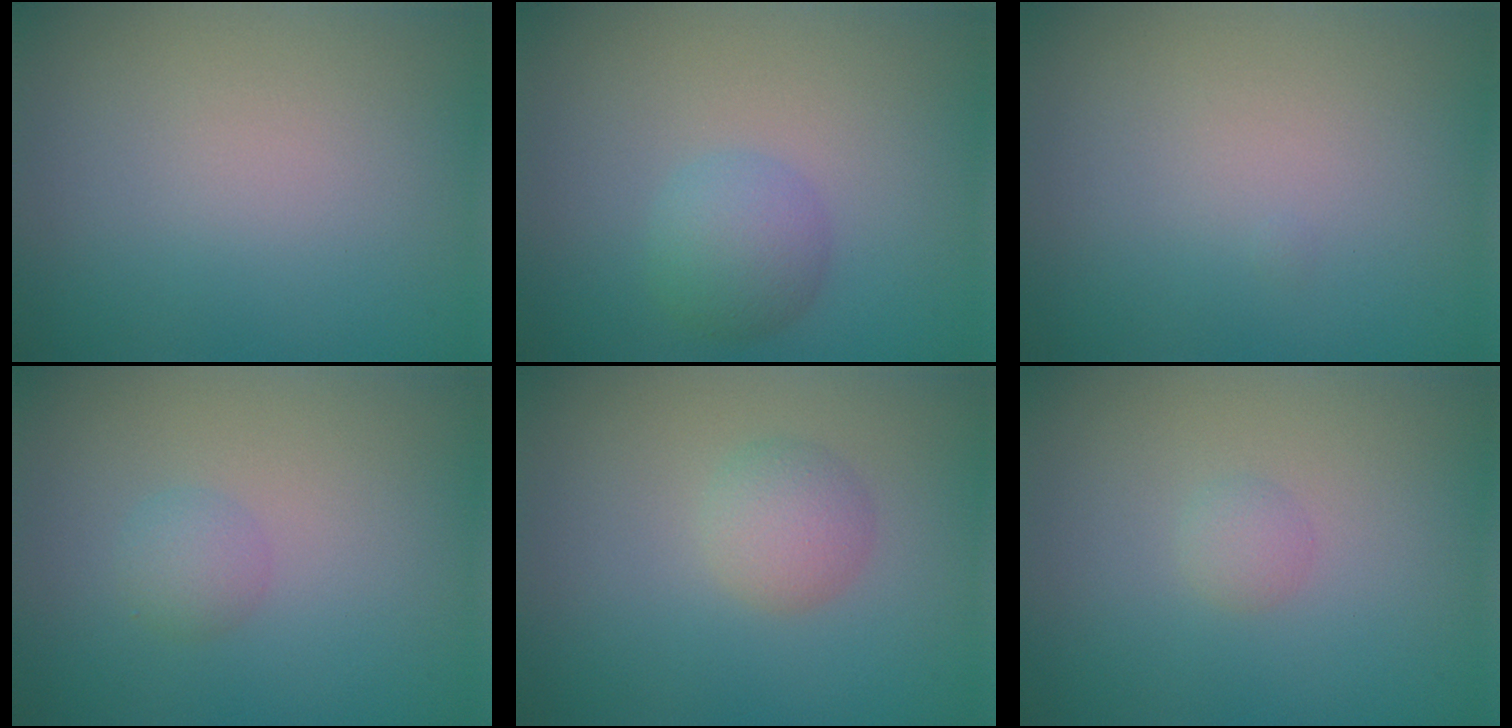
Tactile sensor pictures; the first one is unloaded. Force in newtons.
{"total": 2.6, "press": 2.6, "slide": 0.2}
{"total": 0.0}
{"total": 1.5, "press": 1.5, "slide": 0.1}
{"total": 2.3, "press": 2.3, "slide": 0.1}
{"total": 1.0, "press": 1.0, "slide": 0.1}